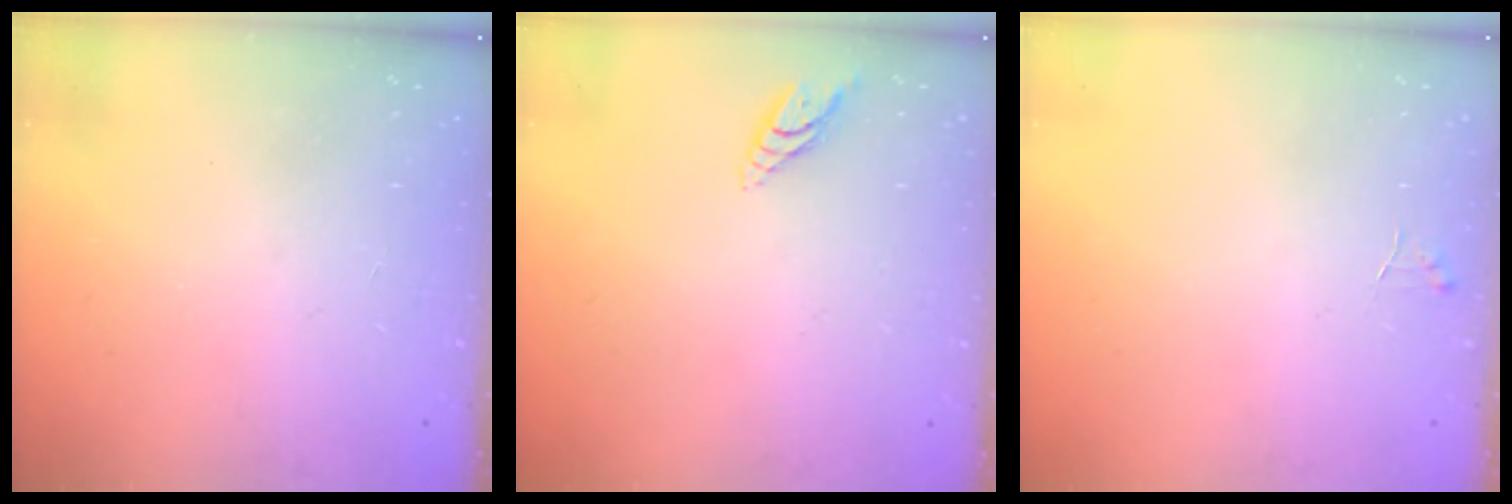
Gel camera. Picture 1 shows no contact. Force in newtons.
{"total": 6.2, "press": 6.2, "slide": 0.7}
{"total": 3.7, "press": 3.7, "slide": 0.4}